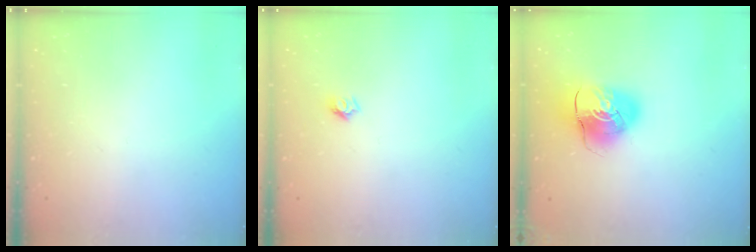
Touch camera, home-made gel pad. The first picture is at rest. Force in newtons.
{"total": 5.5, "press": 5.5, "slide": 0.5}
{"total": 10.8, "press": 10.6, "slide": 1.6}